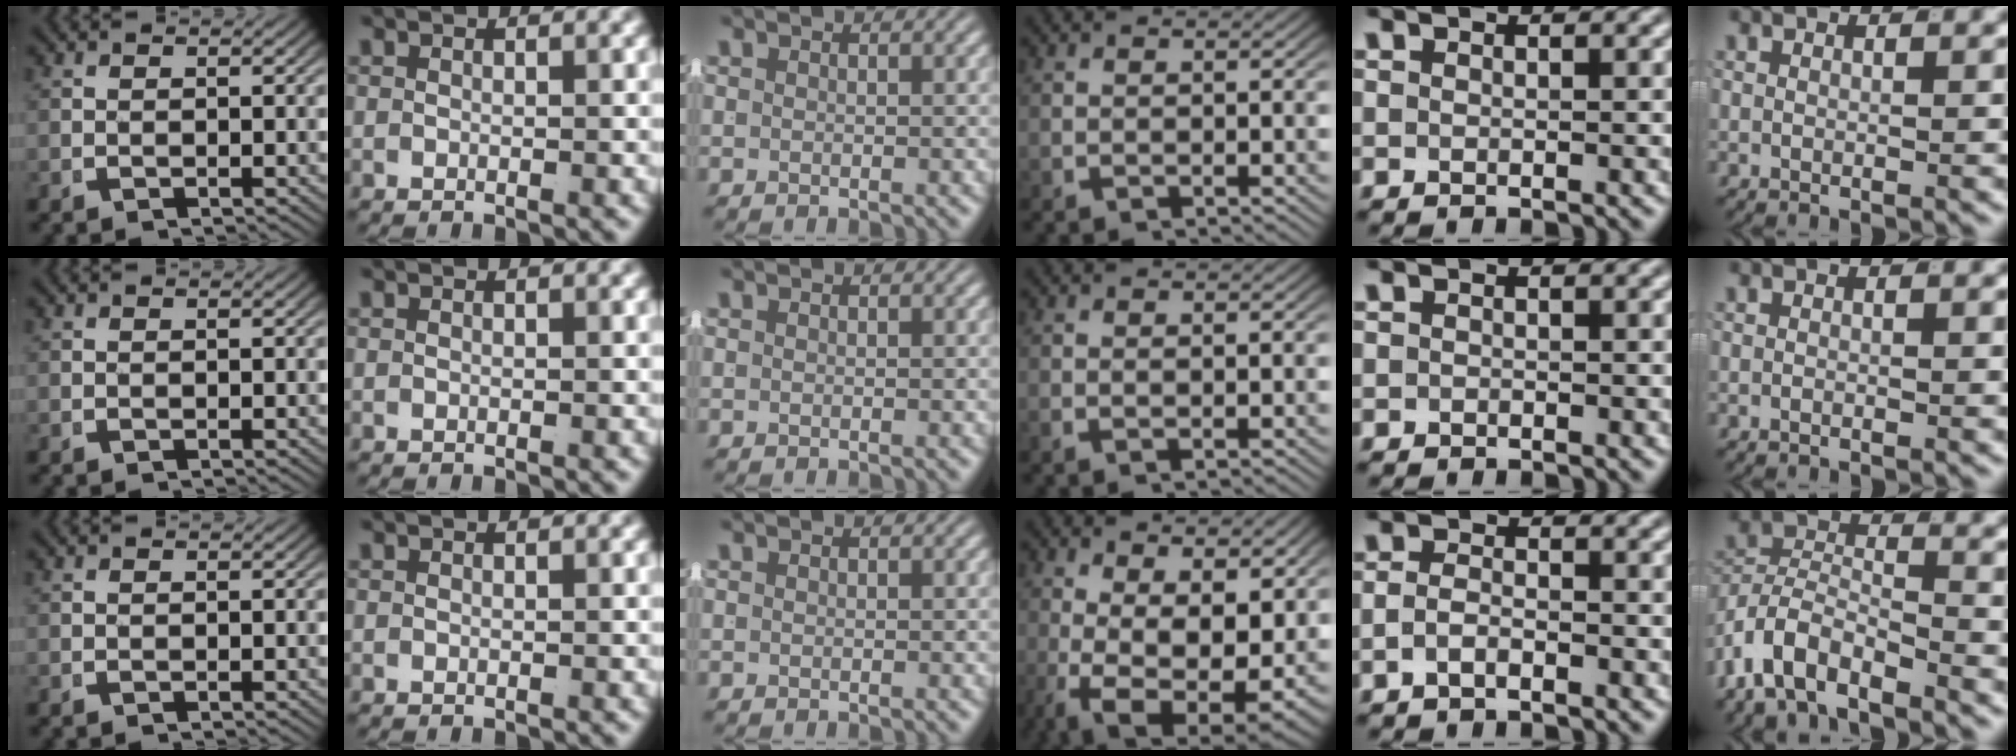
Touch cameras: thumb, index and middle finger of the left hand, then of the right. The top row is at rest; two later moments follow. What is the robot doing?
{"motion": "lift_and_place", "object": "shorts"}